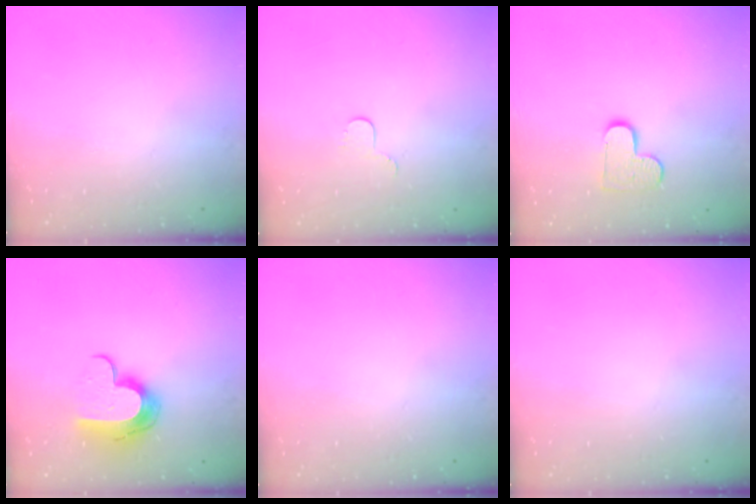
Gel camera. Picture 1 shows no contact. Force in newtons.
{"total": 3.2, "press": 3.2, "slide": 0.3}
{"total": 7.7, "press": 7.7, "slide": 0.4}
{"total": 12.0, "press": 12.0, "slide": 1.0}
{"total": 0.0}
{"total": 0.0}